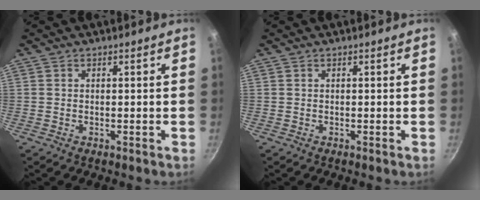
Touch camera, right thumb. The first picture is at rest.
{"total": 0.0}